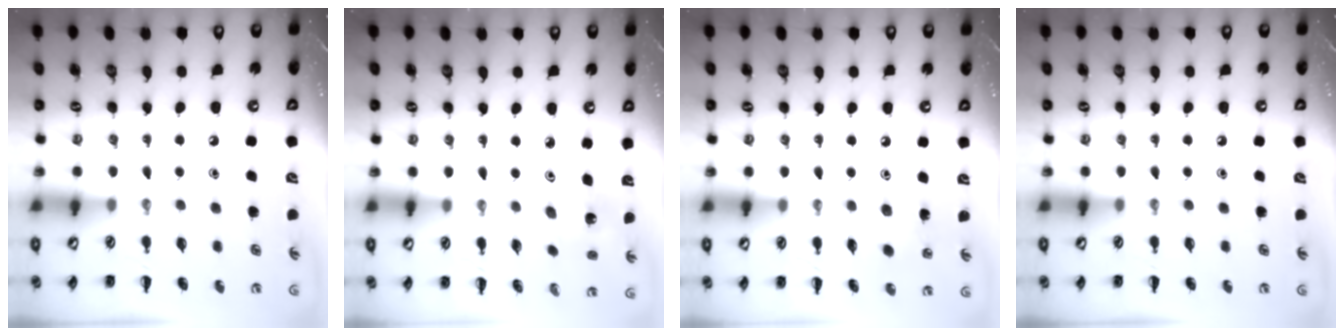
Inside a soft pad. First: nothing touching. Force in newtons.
{"total": 2.1, "press": 1.9, "slide": 0.7}
{"total": 3.7, "press": 3.5, "slide": 1.2}
{"total": 0.0}